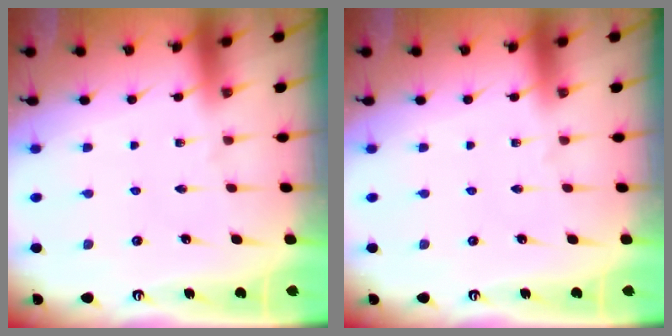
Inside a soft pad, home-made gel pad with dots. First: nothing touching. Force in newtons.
{"total": 0.0}